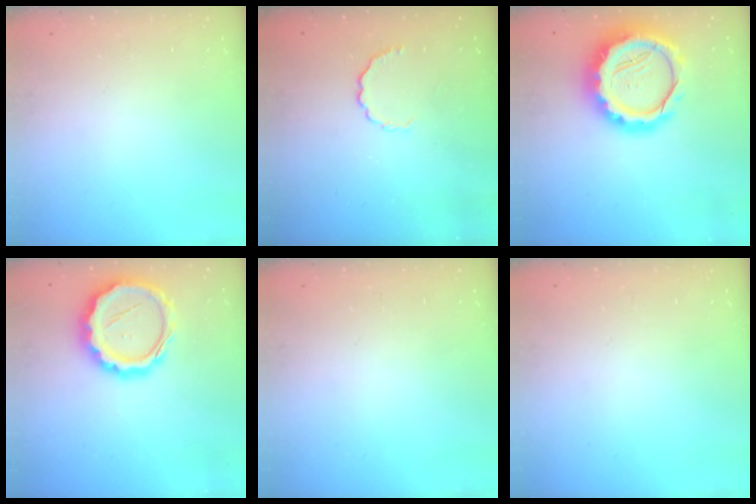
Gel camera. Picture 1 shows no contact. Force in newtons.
{"total": 4.0, "press": 3.7, "slide": 1.6}
{"total": 19.6, "press": 19.1, "slide": 4.1}
{"total": 15.5, "press": 15.2, "slide": 3.0}
{"total": 0.0}
{"total": 0.0}